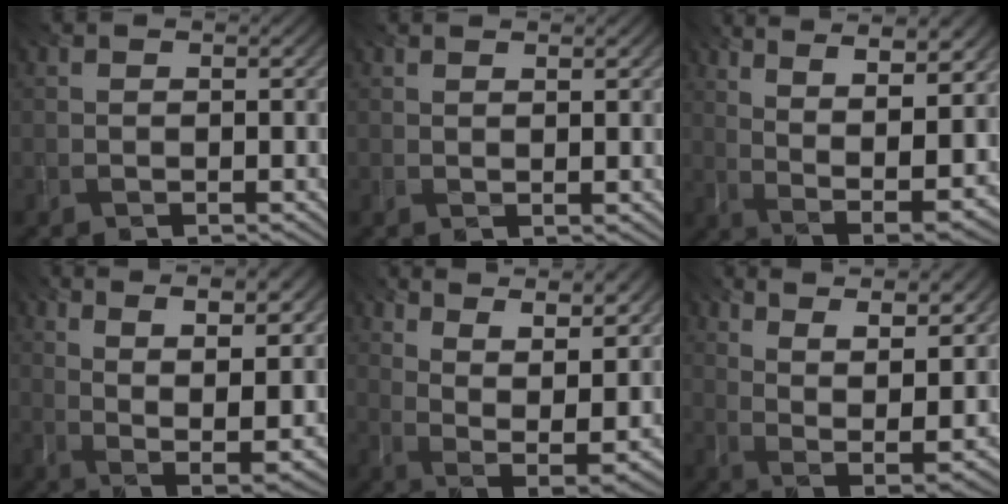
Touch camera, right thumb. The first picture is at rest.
{"total": 1.5, "force": [1.1, 0.0, 1.0], "torque": [-0.013, -0.002, 0.021]}
{"total": 13.9, "force": [5.2, 4.6, 12.1], "torque": [-0.205, 0.022, 0.089]}
{"total": 12.6, "force": [4.8, 3.9, 10.9], "torque": [-0.181, 0.019, 0.077]}
{"total": 14.5, "force": [8.4, 5.1, 10.6], "torque": [-0.184, 0.014, 0.126]}
{"total": 13.5, "force": [7.8, 4.2, 10.2], "torque": [-0.182, 0.012, 0.122]}